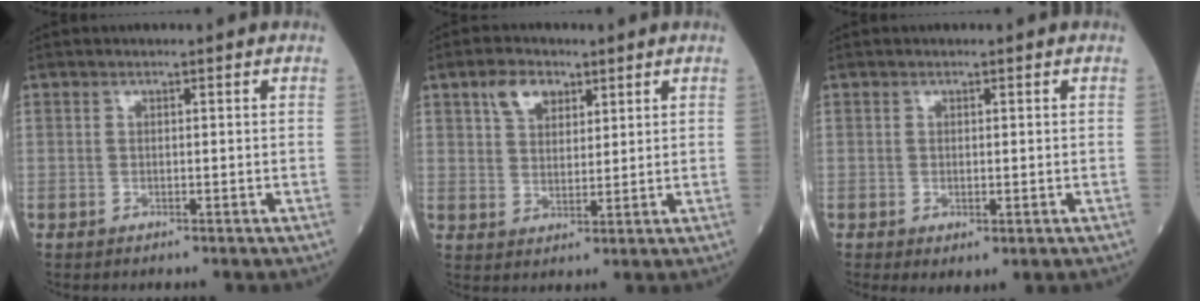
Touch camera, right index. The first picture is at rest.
{"total": 5.3, "force": [3.0, 3.1, 3.0], "torque": [-0.060, 0.012, 0.058]}
{"total": 2.3, "force": [-0.5, 1.1, 1.9], "torque": [-0.031, -0.008, -0.001]}